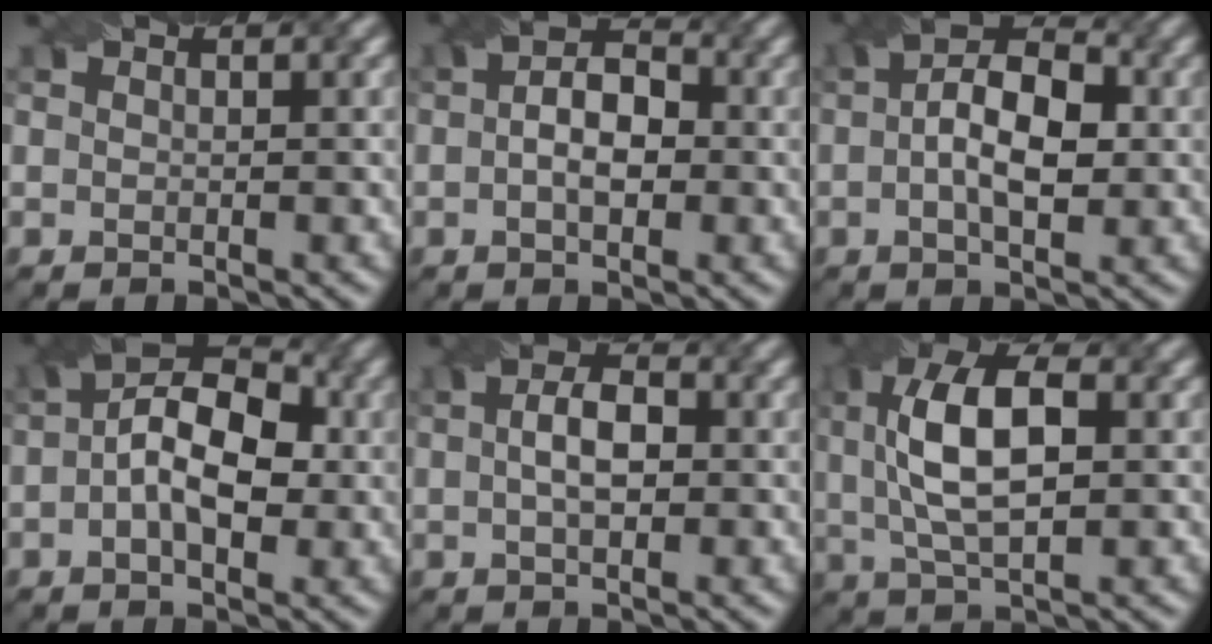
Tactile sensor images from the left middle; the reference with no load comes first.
{"total": 3.8, "force": [-0.8, 2.4, 2.7], "torque": [-0.031, 0.008, -0.004]}
{"total": 5.6, "force": [-0.5, 3.0, 4.7], "torque": [-0.067, 0.015, -0.001]}
{"total": 6.9, "force": [-0.4, 4.0, 5.6], "torque": [-0.080, 0.019, -0.002]}
{"total": 2.8, "force": [-0.5, 1.6, 2.2], "torque": [-0.033, 0.008, 0.002]}
{"total": 7.2, "force": [0.5, 3.5, 6.3], "torque": [-0.122, 0.015, 0.019]}